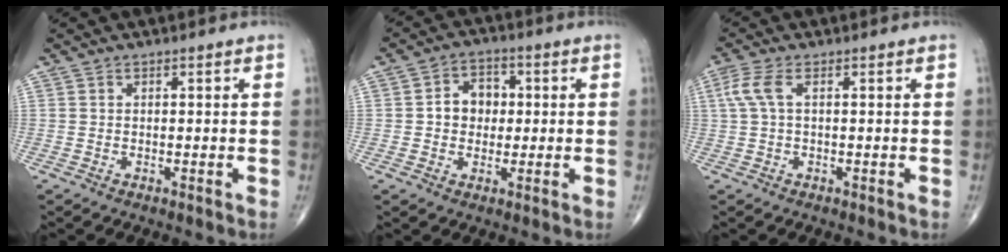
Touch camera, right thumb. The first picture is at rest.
{"total": 6.3, "force": [0.3, 5.2, 3.7], "torque": [-0.028, 0.014, -0.002]}
{"total": 4.0, "force": [0.8, 1.5, 3.6], "torque": [-0.108, 0.016, 0.017]}